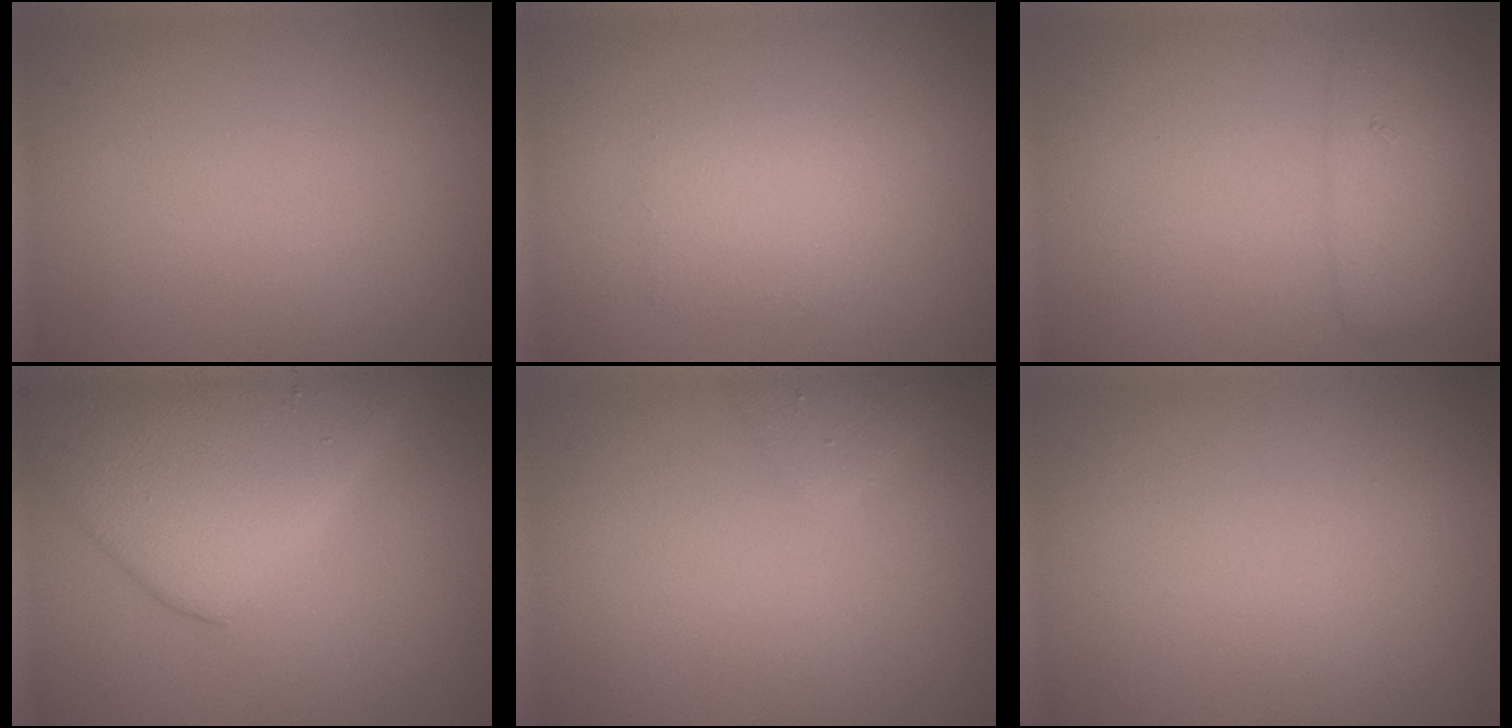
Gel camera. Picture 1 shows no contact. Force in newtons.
{"total": 1.9, "press": 1.9, "slide": 0.1}
{"total": 2.7, "press": 2.7, "slide": 0.1}
{"total": 8.2, "press": 8.2, "slide": 0.3}
{"total": 1.4, "press": 1.4, "slide": 0.1}
{"total": 0.0}